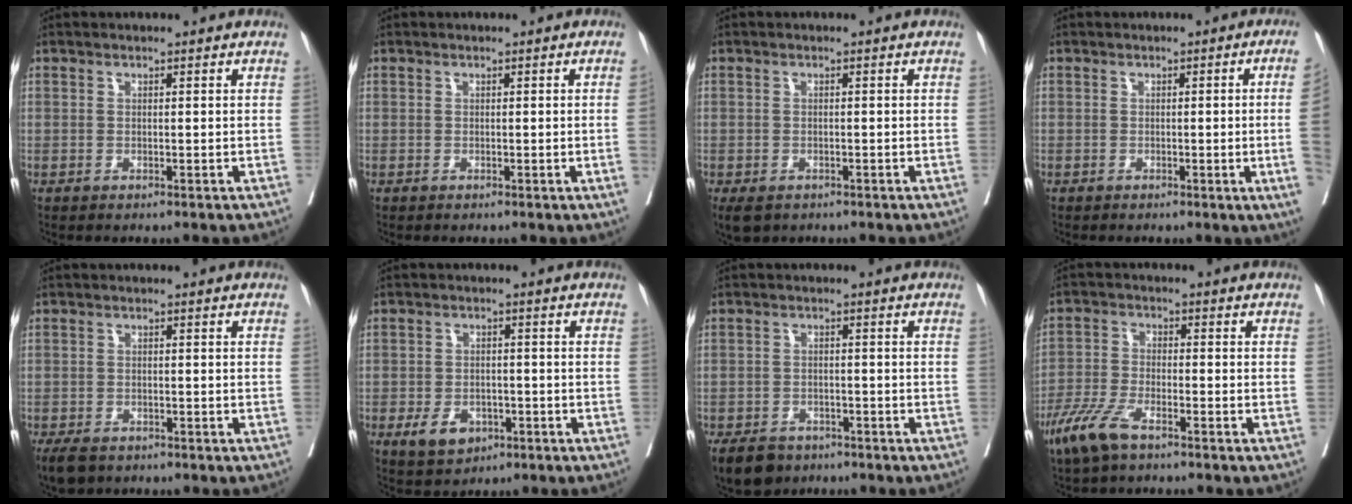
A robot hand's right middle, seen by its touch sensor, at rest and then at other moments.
{"total": 0.9, "force": [-0.1, -0.4, 0.8], "torque": [-0.010, -0.001, -0.001]}
{"total": 3.8, "force": [-2.6, 2.2, 1.6], "torque": [-0.026, -0.005, -0.039]}
{"total": 7.5, "force": [-1.0, -2.7, 6.9], "torque": [-0.072, -0.018, -0.012]}
{"total": 5.1, "force": [-3.8, 2.6, 2.2], "torque": [-0.035, -0.006, -0.059]}
{"total": 5.4, "force": [-2.5, 3.7, 3.1], "torque": [-0.053, 0.001, -0.032]}
{"total": 6.6, "force": [-4.9, 3.9, 2.1], "torque": [-0.037, -0.001, -0.077]}
{"total": 6.9, "force": [-4.7, 2.0, 4.6], "torque": [-0.107, -0.011, -0.091]}